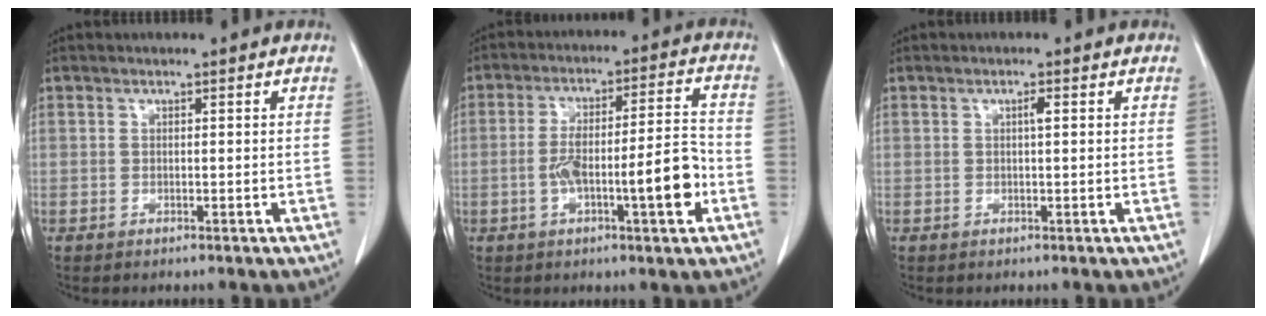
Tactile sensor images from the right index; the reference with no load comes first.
{"total": 11.7, "force": [-3.3, 1.7, 11.1], "torque": [-0.183, 0.020, -0.049]}
{"total": 1.0, "force": [0.2, 0.1, 0.9], "torque": [-0.019, 0.002, 0.004]}